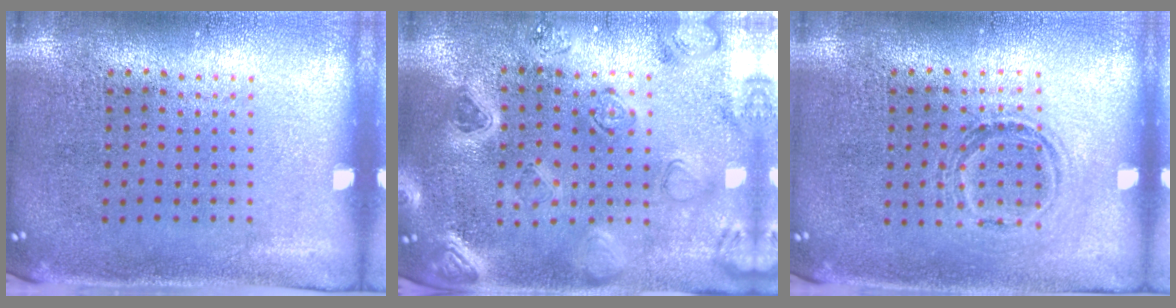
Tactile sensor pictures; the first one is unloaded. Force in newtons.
{"total": 2.2, "press": 2.2, "slide": 0.4}
{"total": 1.1, "press": 0.9, "slide": 0.6}